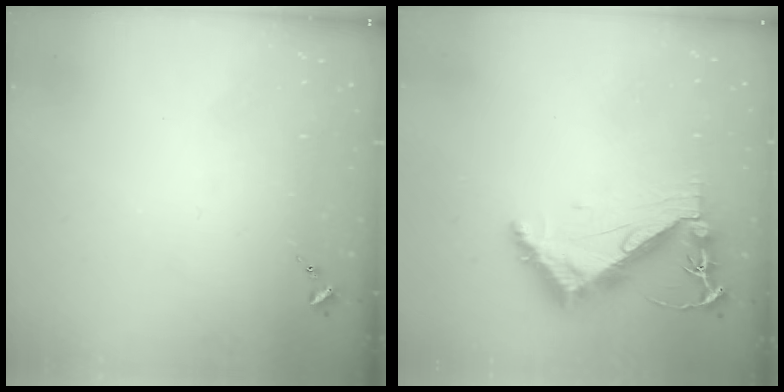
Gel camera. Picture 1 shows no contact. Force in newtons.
{"total": 7.8, "press": 7.7, "slide": 1.0}